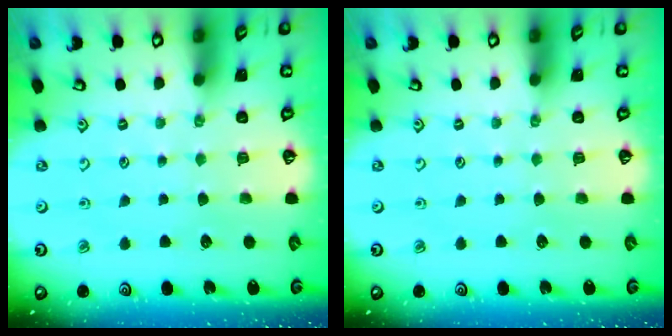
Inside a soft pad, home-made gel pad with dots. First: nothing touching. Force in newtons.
{"total": 0.0}